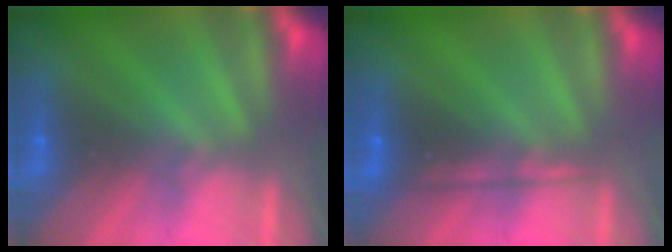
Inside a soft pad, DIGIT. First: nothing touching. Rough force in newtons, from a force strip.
{"total": 2.1}